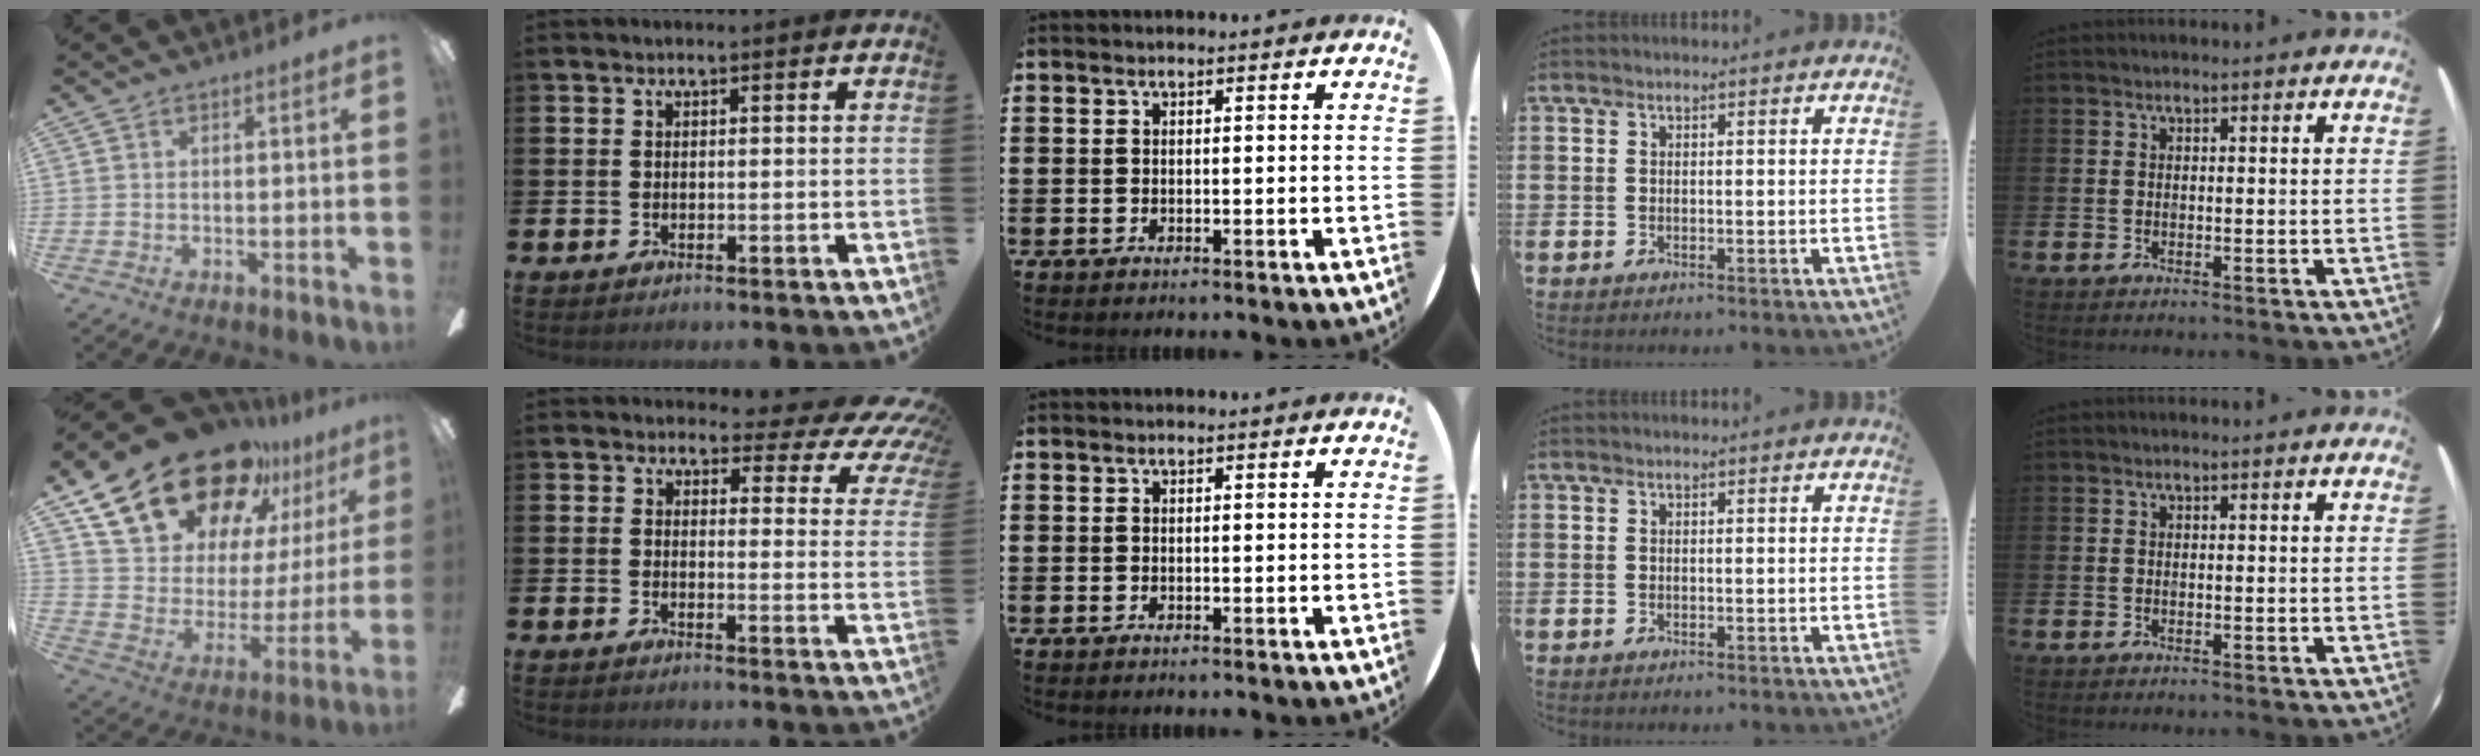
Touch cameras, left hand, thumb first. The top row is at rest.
{"thumb": {"total": 24.7, "force": [17.8, 12.8, 11.3], "torque": [-0.198, -0.102, 0.333]}, "index": {"total": 3.7, "force": [2.8, 1.9, 1.5], "torque": [-0.020, -0.036, 0.037]}}